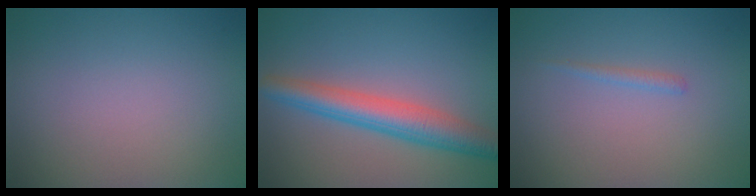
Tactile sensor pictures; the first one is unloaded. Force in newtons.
{"total": 5.0, "press": 5.0, "slide": 0.1}
{"total": 0.7, "press": 0.7, "slide": 0.1}